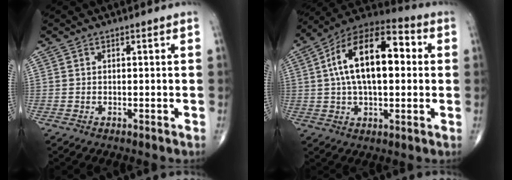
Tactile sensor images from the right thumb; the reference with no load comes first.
{"total": 19.0, "force": [2.7, 9.6, 16.2], "torque": [-0.262, 0.033, 0.034]}